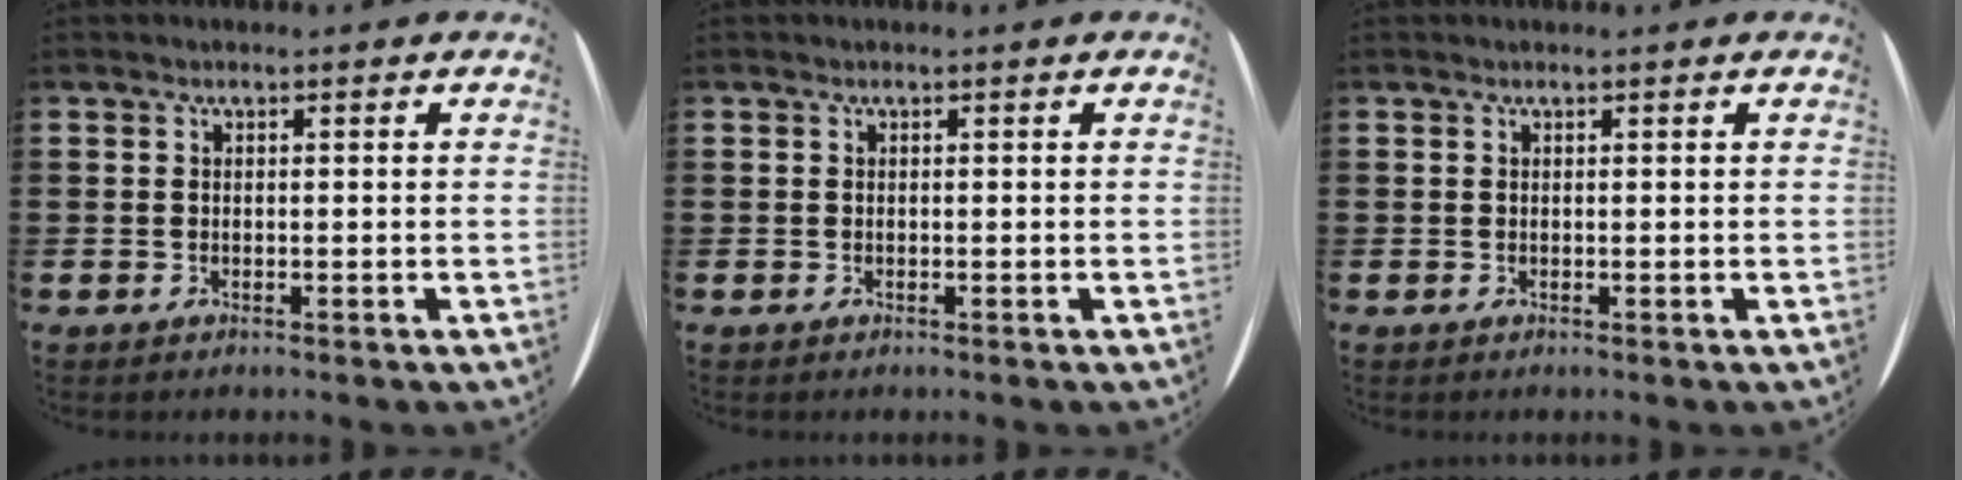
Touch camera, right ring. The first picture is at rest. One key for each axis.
{"total": 0.0}
{"total": 0.0}